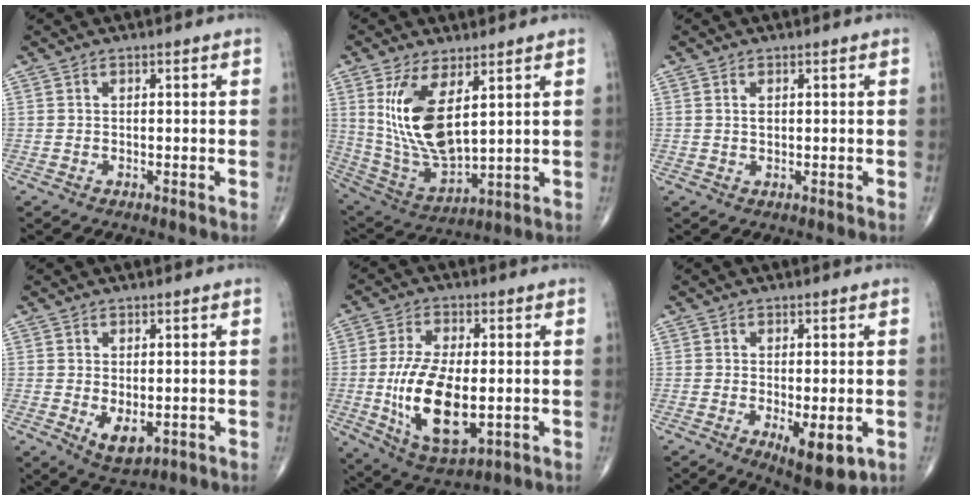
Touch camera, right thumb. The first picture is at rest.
{"total": 15.2, "force": [4.7, 6.7, 12.8], "torque": [-0.247, -0.027, 0.114]}
{"total": 1.3, "force": [0.4, 0.8, 1.0], "torque": [-0.016, -0.002, 0.008]}
{"total": 4.9, "force": [-0.9, 2.7, 4.0], "torque": [-0.059, -0.011, -0.002]}
{"total": 15.8, "force": [-2.0, 7.6, 13.7], "torque": [-0.251, -0.013, -0.023]}
{"total": 8.2, "force": [-2.5, 3.1, 7.2], "torque": [-0.101, -0.018, -0.030]}